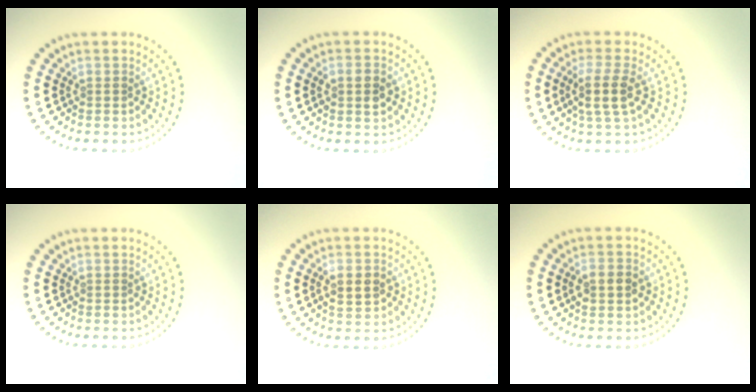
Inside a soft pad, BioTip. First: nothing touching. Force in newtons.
{"total": 2.0, "press": 2.0, "slide": 0.3}
{"total": 2.9, "press": 2.4, "slide": 1.7}
{"total": 0.0}
{"total": 2.2, "press": 2.1, "slide": 0.1}
{"total": 2.8, "press": 2.8, "slide": 0.3}